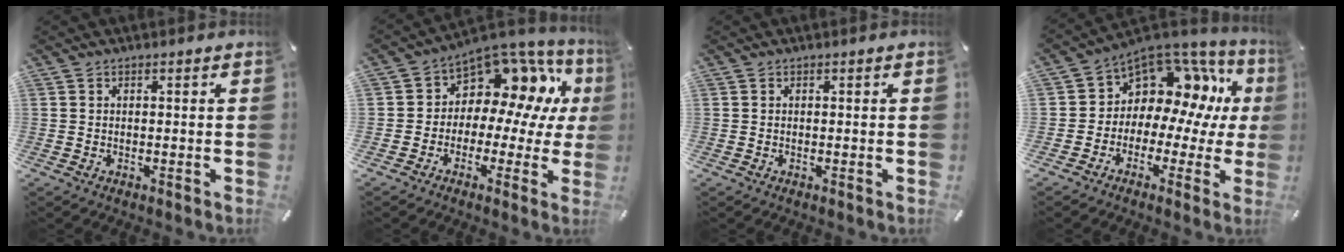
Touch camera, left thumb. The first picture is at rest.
{"total": 10.6, "force": [5.4, 7.7, 5.0], "torque": [-0.081, -0.057, 0.096]}
{"total": 0.0}
{"total": 9.3, "force": [3.7, 7.6, 3.9], "torque": [-0.073, -0.045, 0.066]}